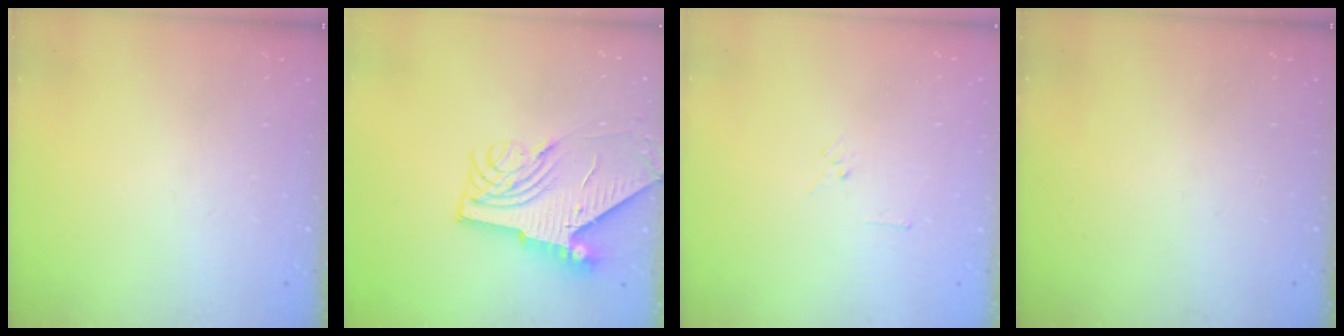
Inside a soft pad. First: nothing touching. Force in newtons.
{"total": 9.2, "press": 9.1, "slide": 1.3}
{"total": 3.5, "press": 3.4, "slide": 0.8}
{"total": 0.0}